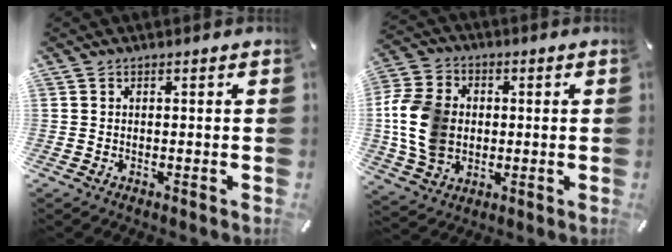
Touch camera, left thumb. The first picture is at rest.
{"total": 14.2, "force": [-0.1, 11.5, 8.3], "torque": [-0.189, 0.014, -0.002]}